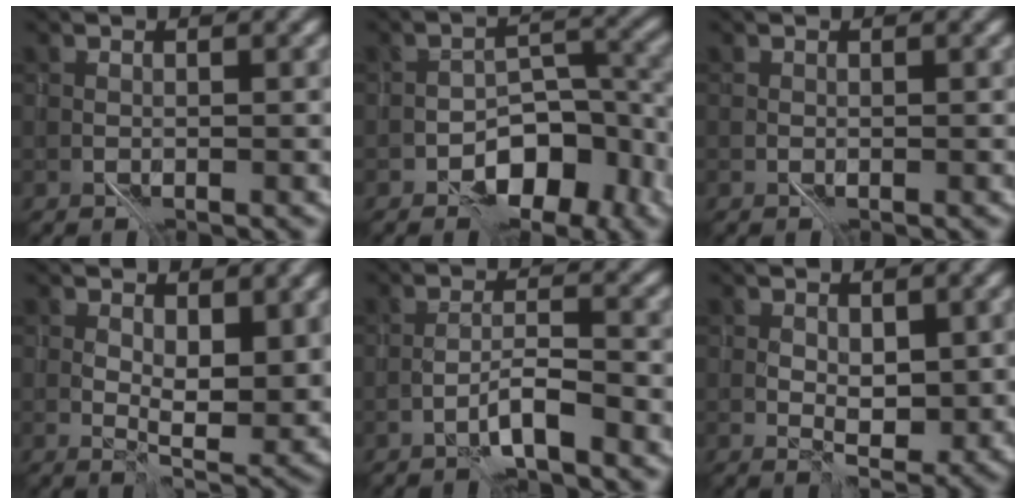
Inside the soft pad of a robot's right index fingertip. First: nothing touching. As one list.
[{"total": 7.0, "force": [-4.2, 3.7, 4.2], "torque": [-0.035, 0.019, -0.068]}, {"total": 0.0}, {"total": 4.9, "force": [2.6, 2.1, 3.6], "torque": [-0.054, -0.012, 0.048]}, {"total": 2.1, "force": [-1.6, -0.2, 1.4], "torque": [-0.023, 0.013, -0.035]}, {"total": 2.2, "force": [1.4, 1.0, 1.4], "torque": [-0.022, -0.007, 0.027]}]